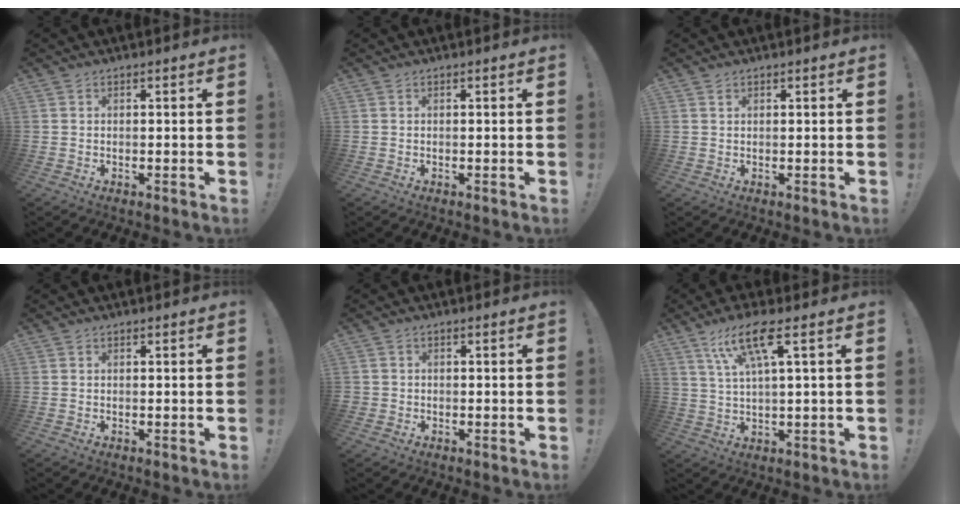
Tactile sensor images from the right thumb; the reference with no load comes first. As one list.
[{"total": 0.0}, {"total": 1.3, "force": [1.1, 0.6, 0.5], "torque": [0.006, -0.006, 0.017]}, {"total": 0.0}, {"total": 1.3, "force": [-0.3, 1.2, 0.2], "torque": [-0.003, 0.003, -0.006]}, {"total": 10.5, "force": [4.7, 1.4, 9.3], "torque": [-0.182, 0.000, 0.080]}]